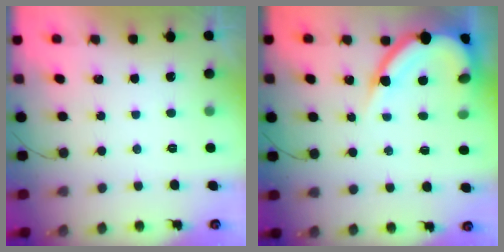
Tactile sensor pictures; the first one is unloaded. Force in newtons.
{"total": 11.0, "press": 11.0, "slide": 1.0}